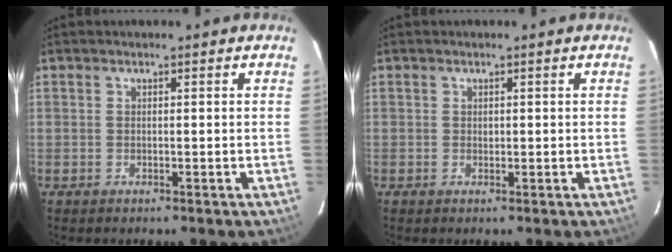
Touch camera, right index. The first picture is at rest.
{"total": 0.5, "force": [0.2, 0.5, 0.1], "torque": [-0.001, 0.001, 0.004]}